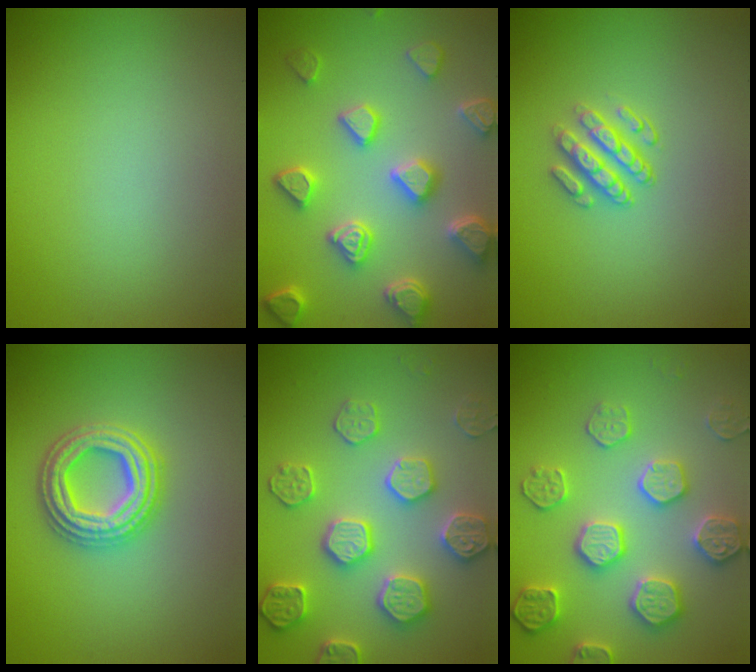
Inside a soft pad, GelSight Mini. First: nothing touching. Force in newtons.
{"total": 6.1, "press": 5.3, "slide": 3.0}
{"total": 2.9, "press": 2.5, "slide": 1.6}
{"total": 4.6, "press": 4.5, "slide": 0.8}
{"total": 4.9, "press": 4.9, "slide": 0.5}
{"total": 5.1, "press": 4.9, "slide": 1.4}